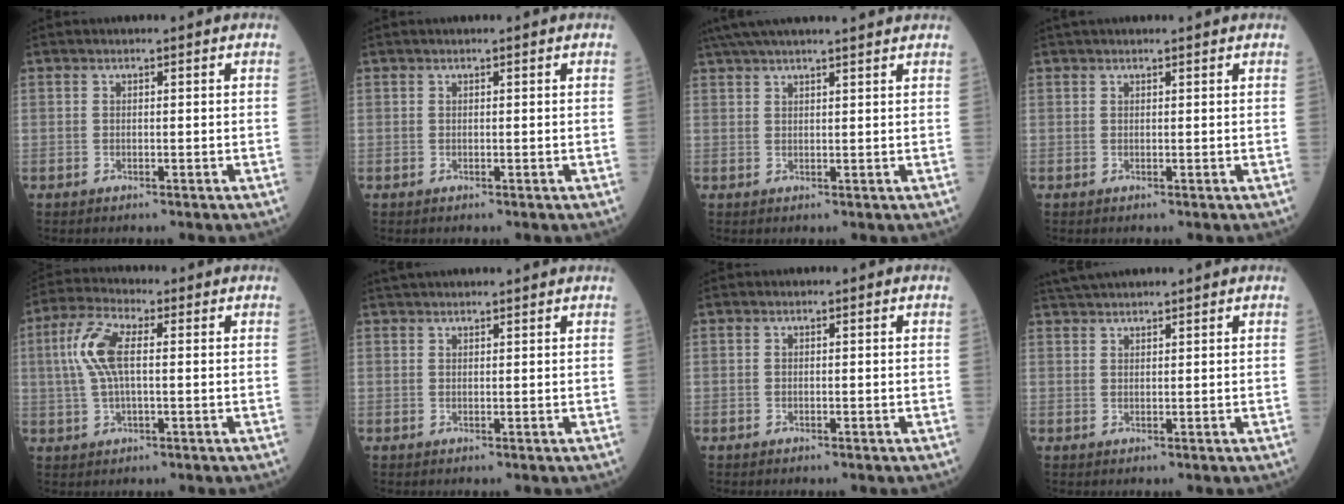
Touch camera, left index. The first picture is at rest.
{"total": 0.8, "force": [0.7, -0.1, 0.4], "torque": [-0.006, 0.013, 0.013]}
{"total": 12.6, "force": [11.1, 0.2, 5.9], "torque": [-0.105, 0.038, 0.159]}
{"total": 3.9, "force": [3.6, 0.0, 1.7], "torque": [-0.019, 0.033, 0.049]}
{"total": 7.4, "force": [1.0, 2.3, 7.0], "torque": [-0.167, 0.017, 0.019]}
{"total": 6.5, "force": [6.0, 0.2, 2.6], "torque": [-0.036, 0.037, 0.083]}
{"total": 0.0}
{"total": 4.8, "force": [4.4, -0.1, 1.9], "torque": [-0.036, 0.037, 0.083]}